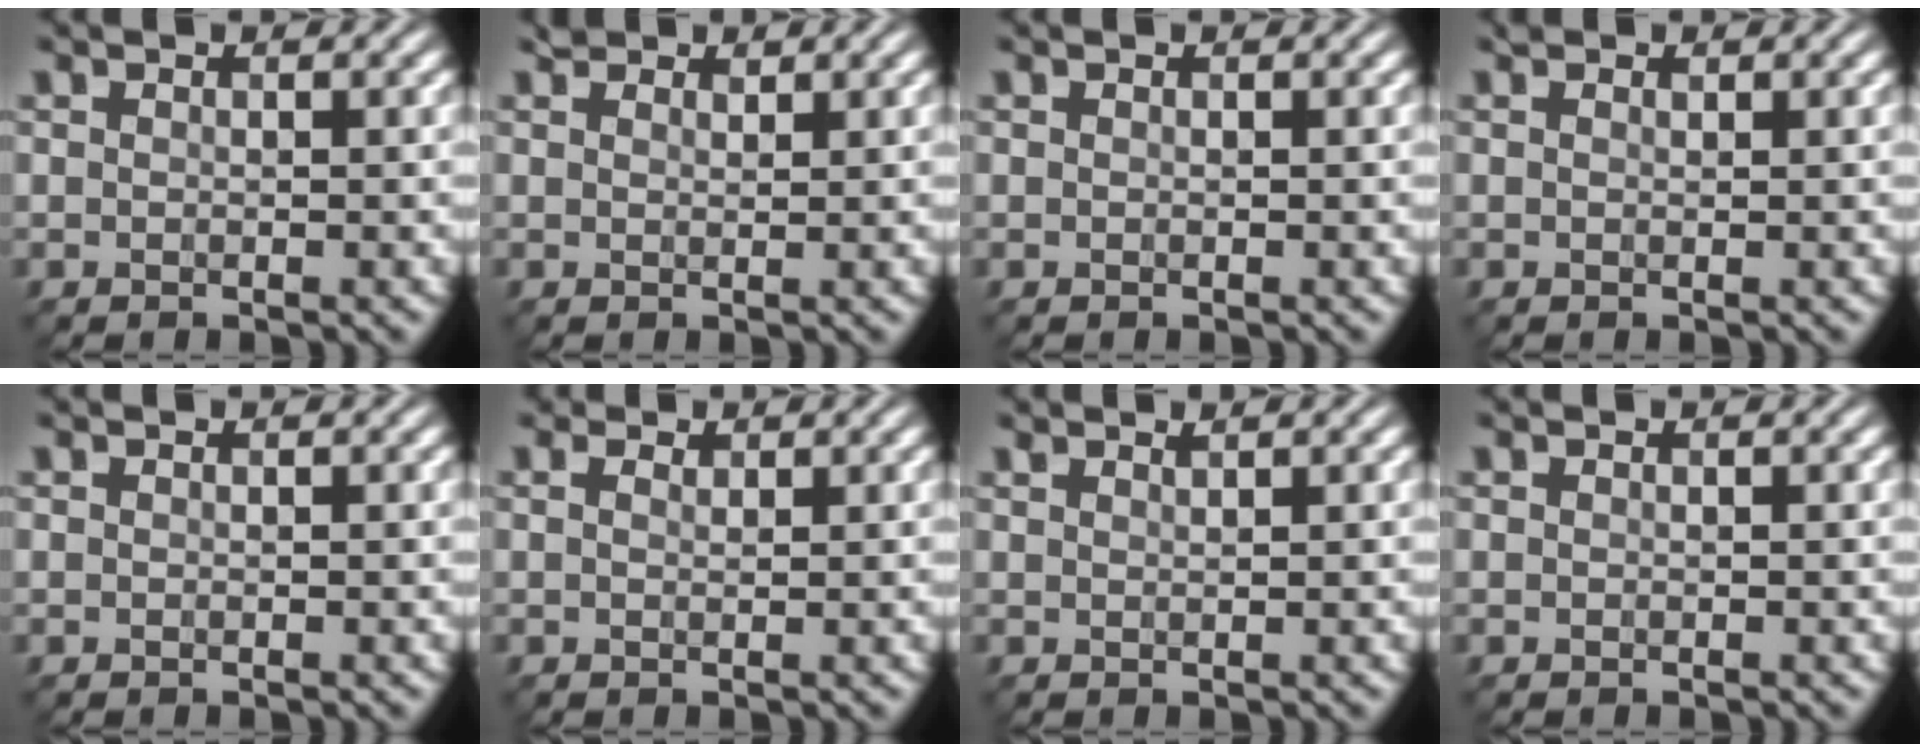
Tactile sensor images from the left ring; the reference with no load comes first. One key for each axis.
{"total": 1.1, "fx": 1.0, "fy": 0.4, "fz": 0.3, "tx": -0.009, "ty": -0.001, "tz": 0.019}
{"total": 0.0}
{"total": 0.6, "fx": 0.4, "fy": 0.2, "fz": 0.4, "tx": -0.007, "ty": 0.001, "tz": 0.007}
{"total": 0.0}
{"total": 1.1, "fx": 0.7, "fy": 0.6, "fz": 0.6, "tx": -0.008, "ty": -0.004, "tz": 0.009}
{"total": 0.8, "fx": 0.7, "fy": 0.0, "fz": 0.3, "tx": -0.004, "ty": -0.003, "tz": 0.010}
{"total": 0.0}